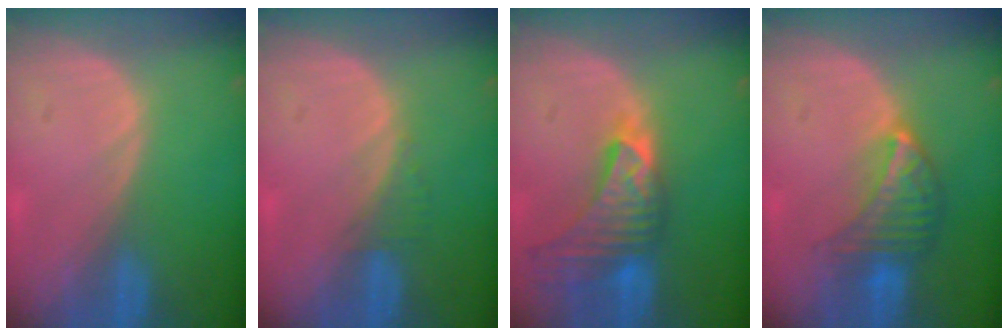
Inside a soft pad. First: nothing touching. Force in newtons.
{"total": 1.3, "press": 1.2, "slide": 0.4}
{"total": 9.1, "press": 8.2, "slide": 3.9}
{"total": 7.1, "press": 6.5, "slide": 3.0}